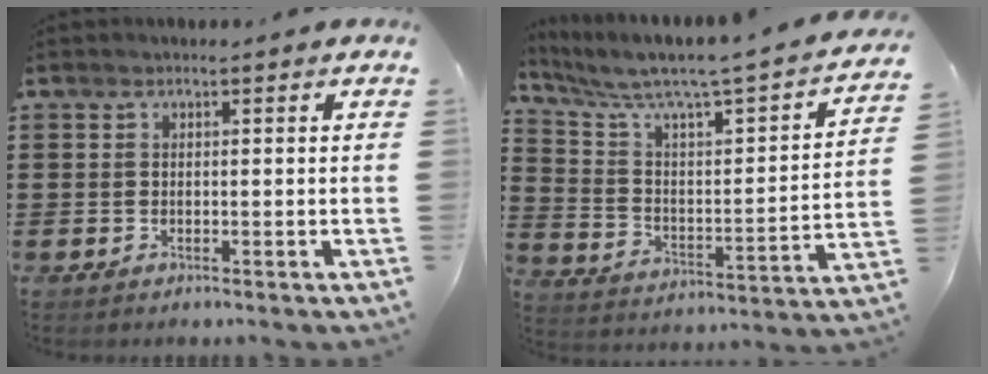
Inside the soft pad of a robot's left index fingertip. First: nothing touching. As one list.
[{"total": 4.3, "force": [3.3, 0.6, 2.6], "torque": [-0.071, -0.040, 0.046]}]